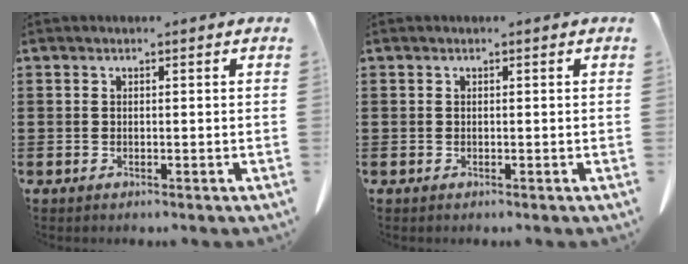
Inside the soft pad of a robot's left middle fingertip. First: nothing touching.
{"total": 0.0}